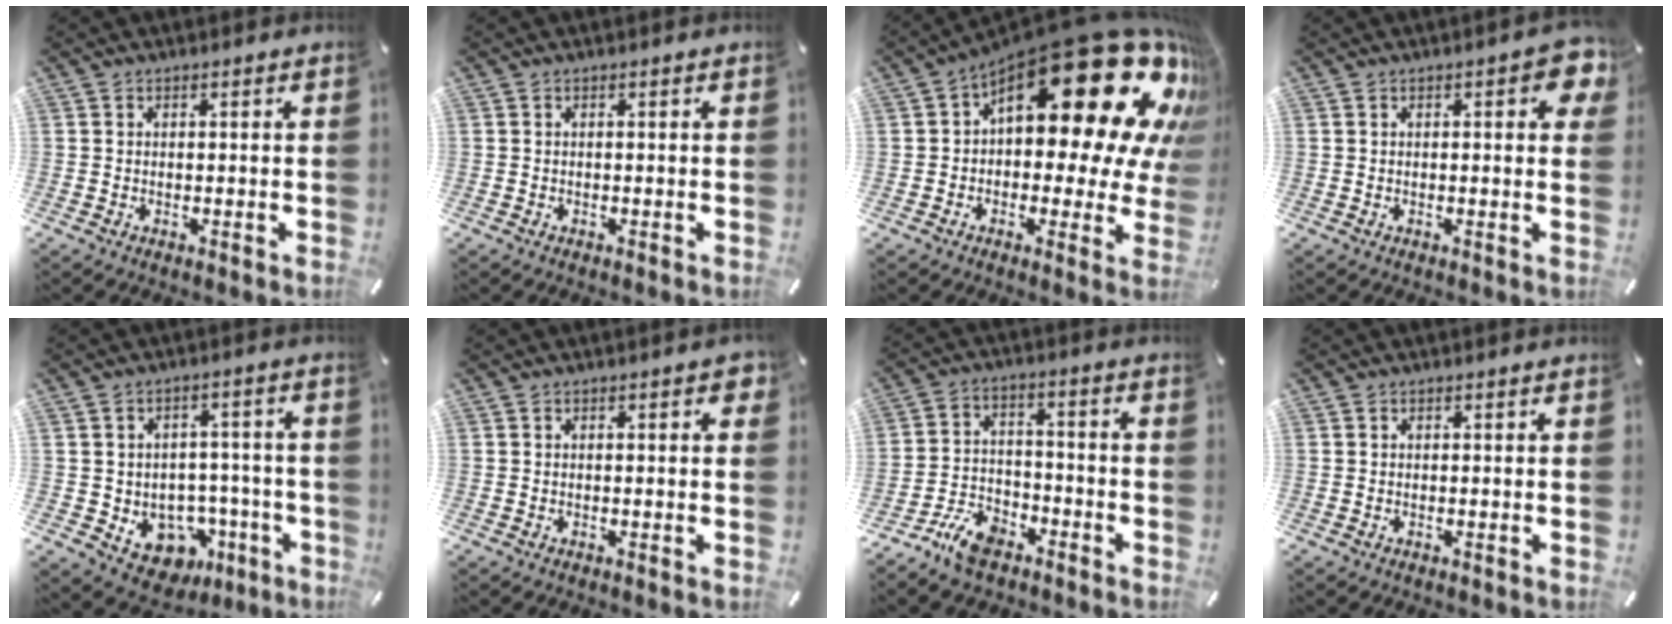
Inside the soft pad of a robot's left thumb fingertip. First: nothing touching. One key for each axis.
{"total": 0.0}
{"total": 30.5, "fx": 13.3, "fy": 13.3, "fz": 24.0, "tx": -0.336, "ty": -0.101, "tz": 0.231}
{"total": 5.6, "fx": 1.7, "fy": 2.1, "fz": 4.9, "tx": -0.064, "ty": -0.003, "tz": 0.023}
{"total": 8.4, "fx": -2.2, "fy": 7.7, "fz": 2.5, "tx": -0.029, "ty": 0.005, "tz": -0.024}
{"total": 2.5, "fx": 0.4, "fy": 0.9, "fz": 2.3, "tx": -0.029, "ty": 0.000, "tz": 0.001}
{"total": 9.4, "fx": -6.8, "fy": 5.1, "fz": 4.1, "tx": -0.080, "ty": 0.043, "tz": -0.128}
{"total": 0.0}